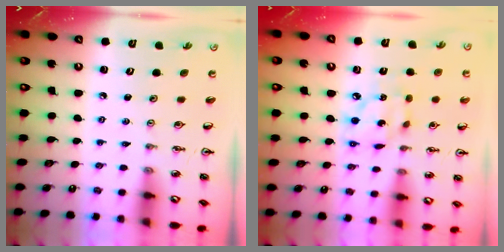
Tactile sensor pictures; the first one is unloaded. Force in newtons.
{"total": 9.5, "press": 9.5, "slide": 0.6}